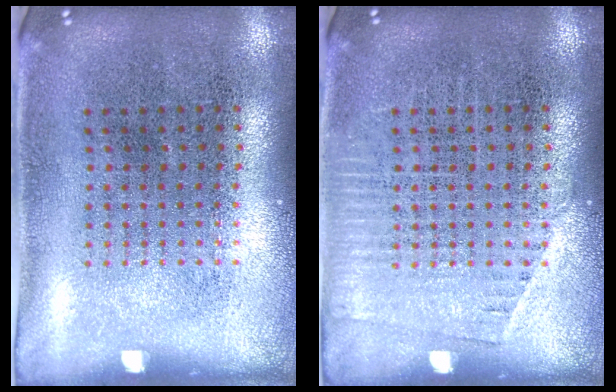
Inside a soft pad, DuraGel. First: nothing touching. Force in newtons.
{"total": 1.1, "press": 1.1, "slide": 0.2}